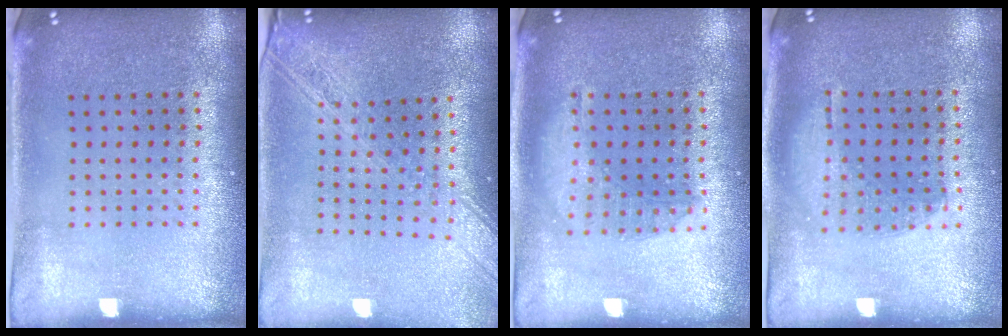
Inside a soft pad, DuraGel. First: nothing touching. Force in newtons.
{"total": 2.2, "press": 1.9, "slide": 1.2}
{"total": 1.4, "press": 1.3, "slide": 0.3}
{"total": 1.0, "press": 0.9, "slide": 0.4}